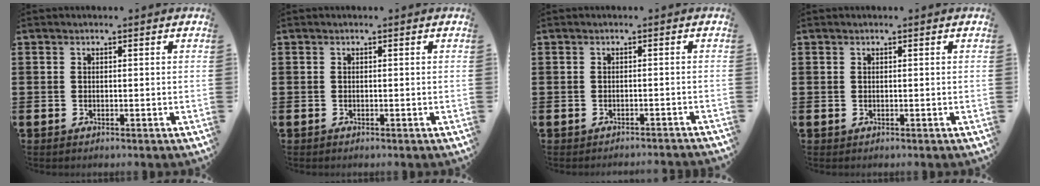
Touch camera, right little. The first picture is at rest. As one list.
[{"total": 0.0}, {"total": 1.0, "force": [-1.0, -0.2, 0.0], "torque": [0.000, 0.002, -0.020]}, {"total": 0.0}]